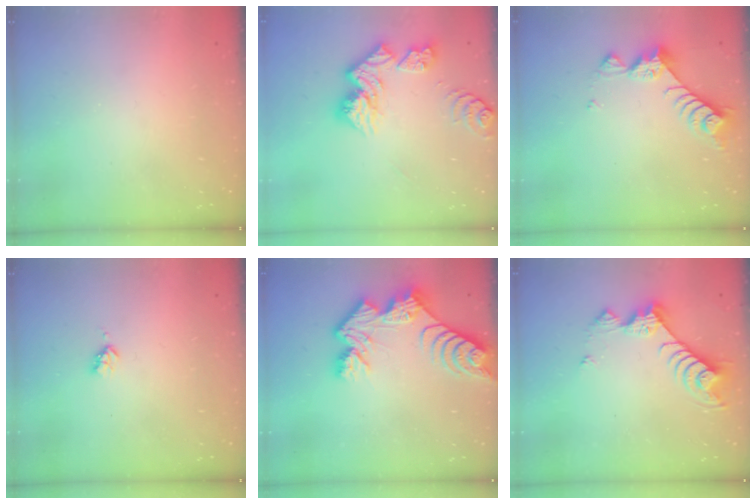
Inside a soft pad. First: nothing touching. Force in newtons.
{"total": 13.1, "press": 13.0, "slide": 1.4}
{"total": 8.3, "press": 8.3, "slide": 0.5}
{"total": 2.9, "press": 2.9, "slide": 0.5}
{"total": 11.9, "press": 11.8, "slide": 1.0}
{"total": 9.3, "press": 9.3, "slide": 0.4}